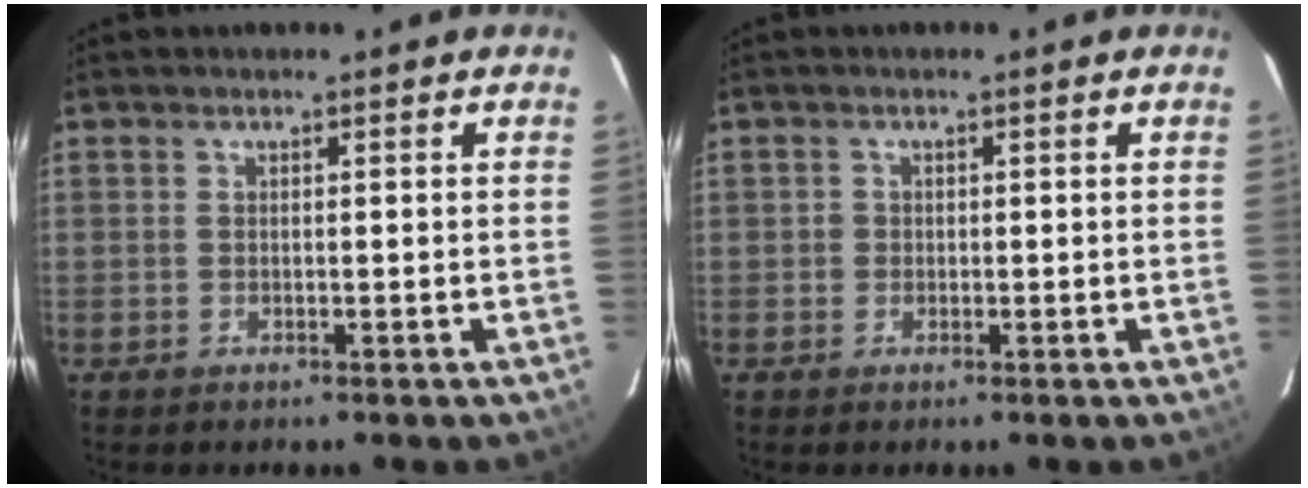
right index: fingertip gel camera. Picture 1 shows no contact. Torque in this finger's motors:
{"motor_torque": [0.17, 0.08, 0.10, 0.01]}